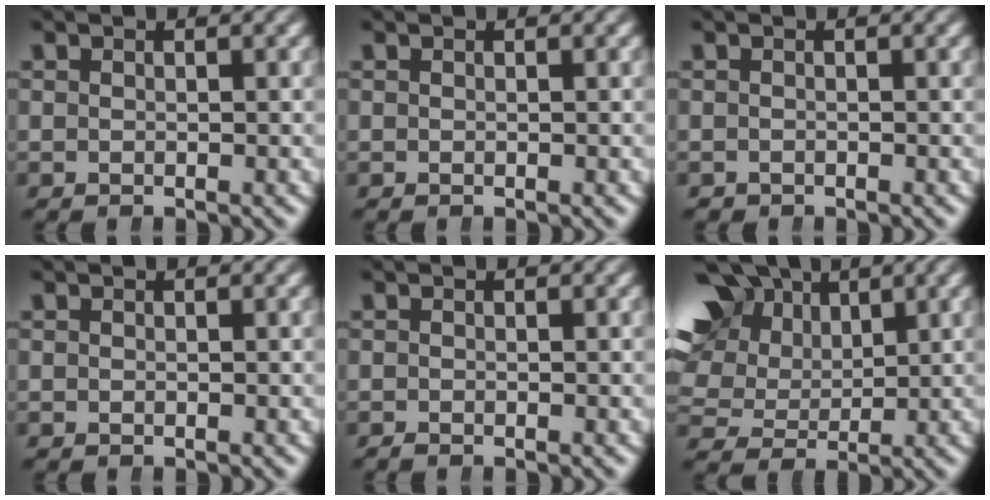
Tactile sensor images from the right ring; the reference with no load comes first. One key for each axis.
{"total": 0.0}
{"total": 0.5, "fx": -0.5, "fy": 0.1, "fz": -0.2, "tx": 0.001, "ty": -0.012, "tz": -0.001}
{"total": 0.0}
{"total": 0.6, "fx": -0.4, "fy": -0.3, "fz": -0.1, "tx": 0.009, "ty": -0.004, "tz": -0.007}
{"total": 10.4, "fx": 3.3, "fy": 8.0, "fz": 5.7, "tx": -0.121, "ty": -0.007, "tz": 0.053}